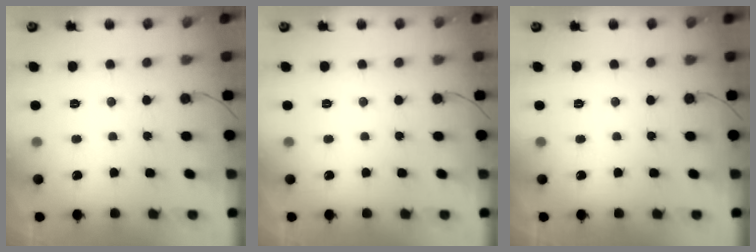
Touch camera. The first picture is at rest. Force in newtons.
{"total": 0.0}
{"total": 0.0}